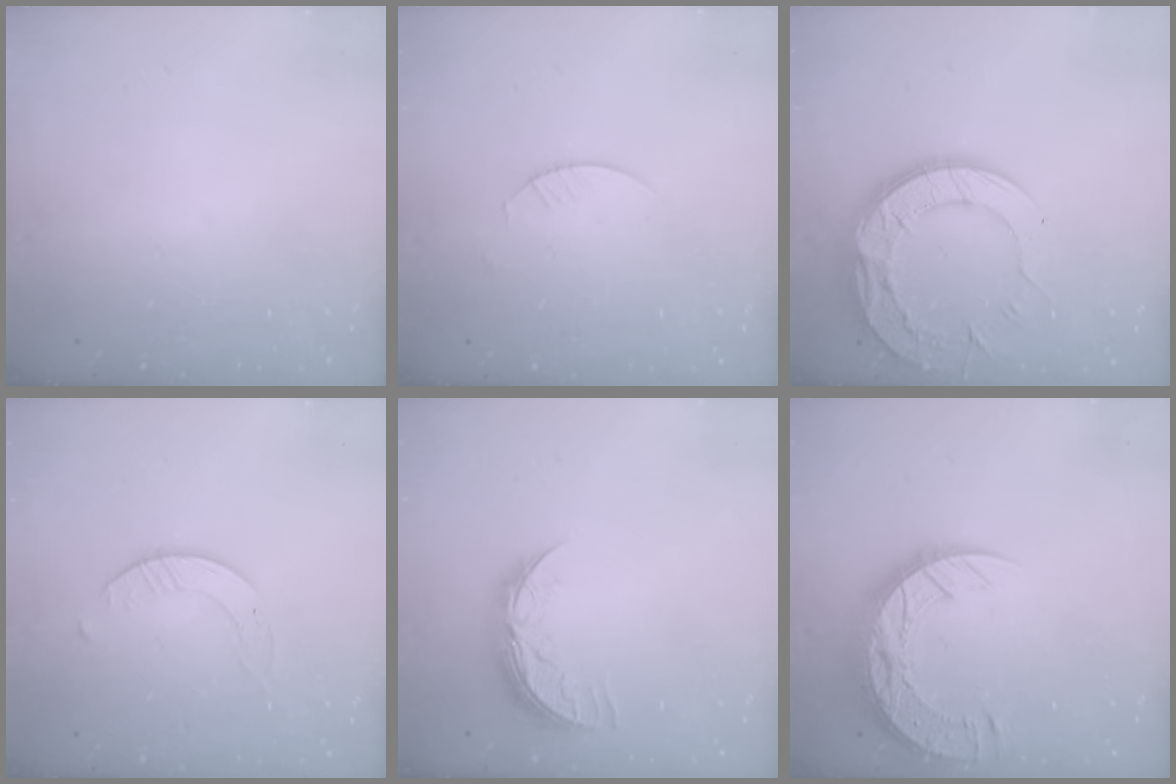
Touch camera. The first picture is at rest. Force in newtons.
{"total": 1.8, "press": 1.8, "slide": 0.2}
{"total": 19.5, "press": 19.4, "slide": 1.6}
{"total": 2.6, "press": 2.6, "slide": 0.3}
{"total": 9.0, "press": 9.0, "slide": 0.5}
{"total": 16.8, "press": 16.7, "slide": 1.1}